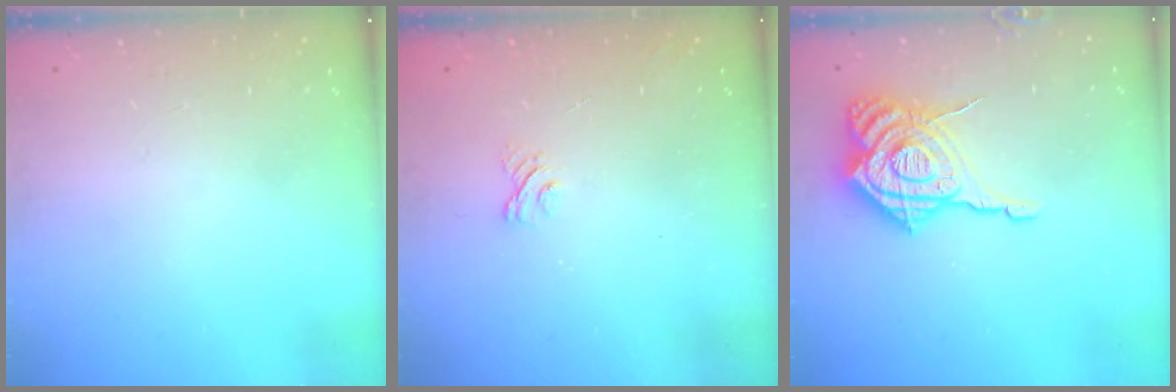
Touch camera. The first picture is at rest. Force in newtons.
{"total": 2.9, "press": 2.6, "slide": 1.2}
{"total": 19.7, "press": 19.6, "slide": 2.2}